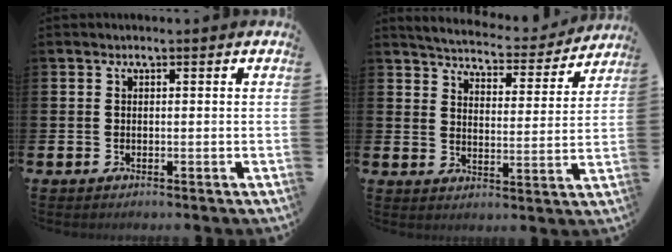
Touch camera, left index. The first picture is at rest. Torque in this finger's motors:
{"motor_torque": [0.92, -1.22, 0.18, 0.05]}